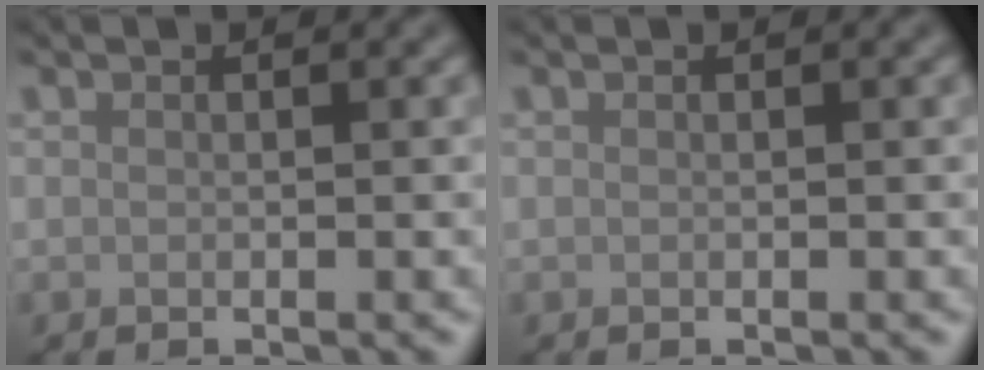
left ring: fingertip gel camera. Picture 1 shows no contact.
{"total": 0.0}